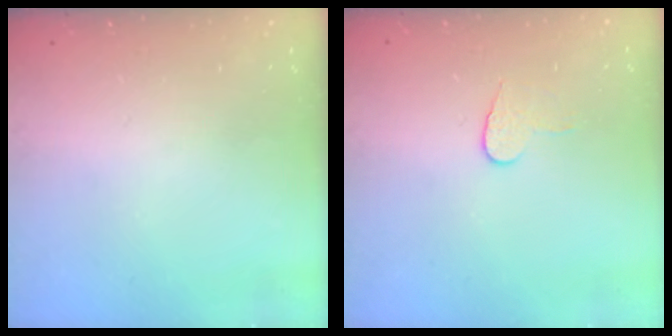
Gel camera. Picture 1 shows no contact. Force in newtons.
{"total": 6.0, "press": 6.0, "slide": 0.5}